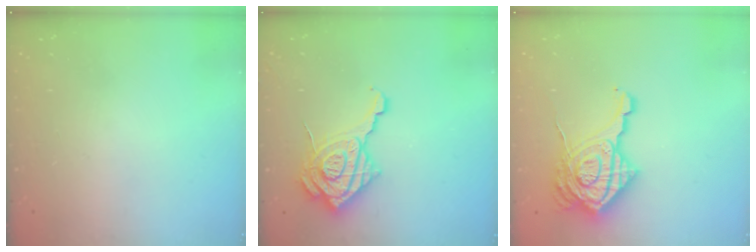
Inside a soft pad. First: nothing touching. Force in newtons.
{"total": 17.8, "press": 17.8, "slide": 1.5}
{"total": 21.0, "press": 20.9, "slide": 1.6}